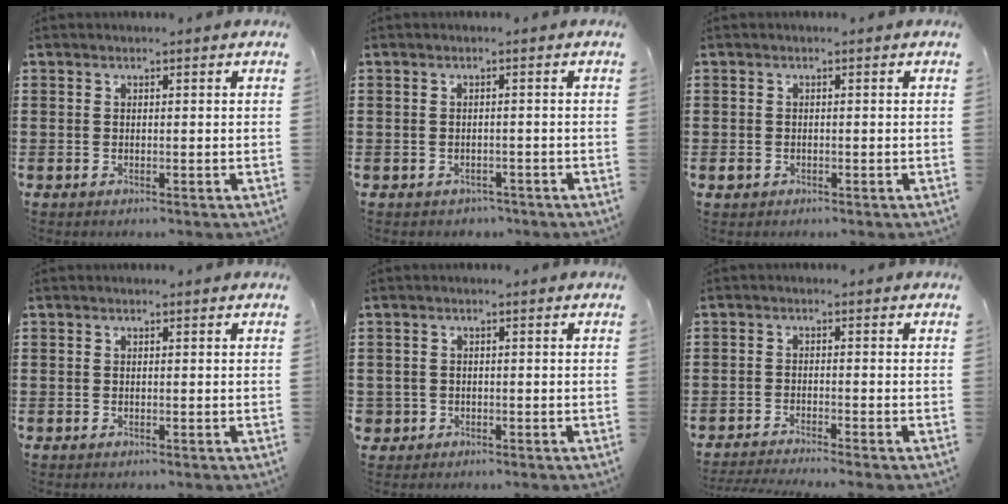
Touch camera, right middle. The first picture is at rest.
{"total": 0.8, "force": [-0.7, 0.4, -0.2], "torque": [-0.001, 0.001, -0.017]}
{"total": 1.0, "force": [-0.5, 0.9, 0.2], "torque": [-0.006, 0.001, -0.012]}
{"total": 0.0}
{"total": 1.3, "force": [-0.5, 1.2, 0.0], "torque": [-0.003, 0.003, -0.013]}
{"total": 1.9, "force": [-1.9, -0.2, 0.4], "torque": [-0.008, -0.001, -0.037]}